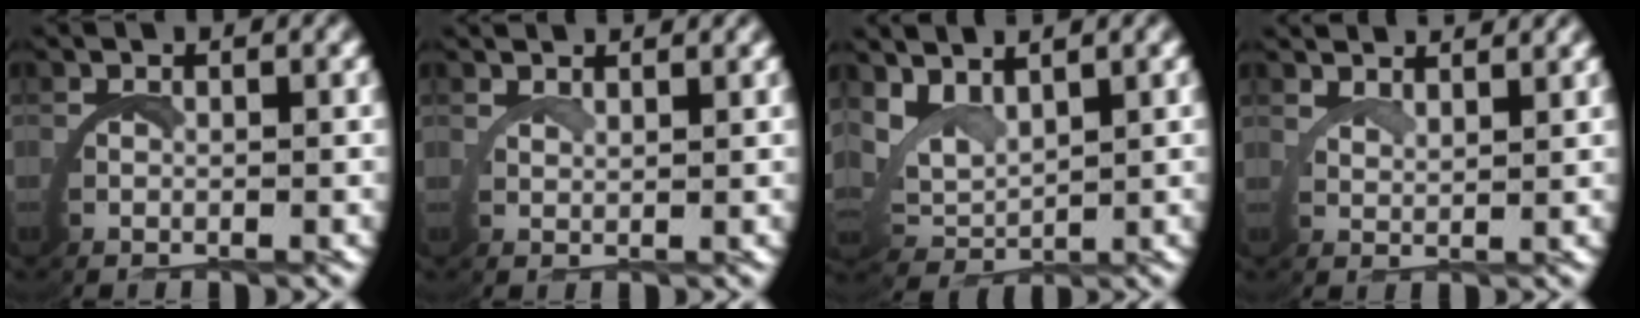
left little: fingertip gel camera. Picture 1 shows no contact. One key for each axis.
{"total": 2.6, "fx": 2.4, "fy": -1.0, "fz": -0.1, "tx": 0.000, "ty": 0.004, "tz": 0.041}
{"total": 4.3, "fx": 2.9, "fy": 2.6, "fz": 2.0, "tx": -0.072, "ty": -0.004, "tz": 0.055}
{"total": 3.8, "fx": 3.7, "fy": -0.7, "fz": 0.3, "tx": -0.015, "ty": 0.001, "tz": 0.067}